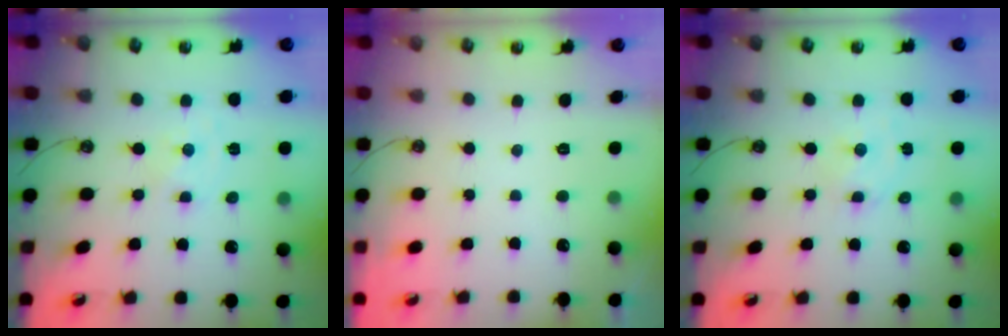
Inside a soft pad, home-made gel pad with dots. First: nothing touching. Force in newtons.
{"total": 0.0}
{"total": 1.6, "press": 1.6, "slide": 0.2}